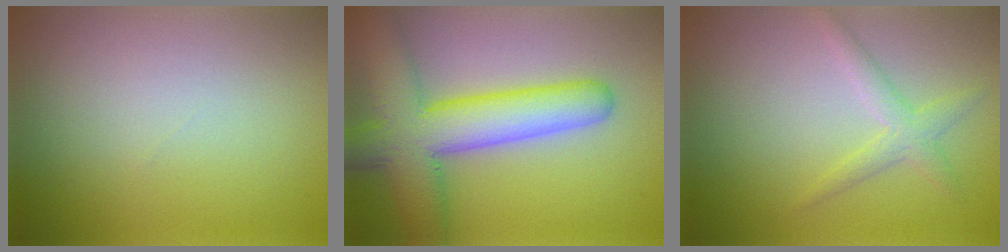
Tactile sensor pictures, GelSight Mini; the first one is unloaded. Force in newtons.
{"total": 9.0, "press": 9.0, "slide": 0.3}
{"total": 2.1, "press": 2.1, "slide": 0.1}